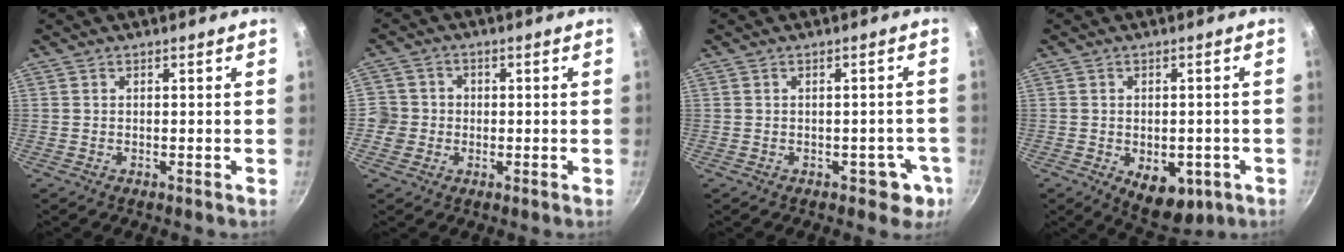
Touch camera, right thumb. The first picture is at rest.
{"total": 4.8, "force": [-0.6, 4.8, 0.5], "torque": [0.023, 0.013, -0.016]}
{"total": 4.4, "force": [-2.1, 2.6, 2.8], "torque": [-0.009, 0.015, -0.023]}
{"total": 8.9, "force": [-3.3, 5.2, 6.4], "torque": [-0.070, 0.004, -0.033]}